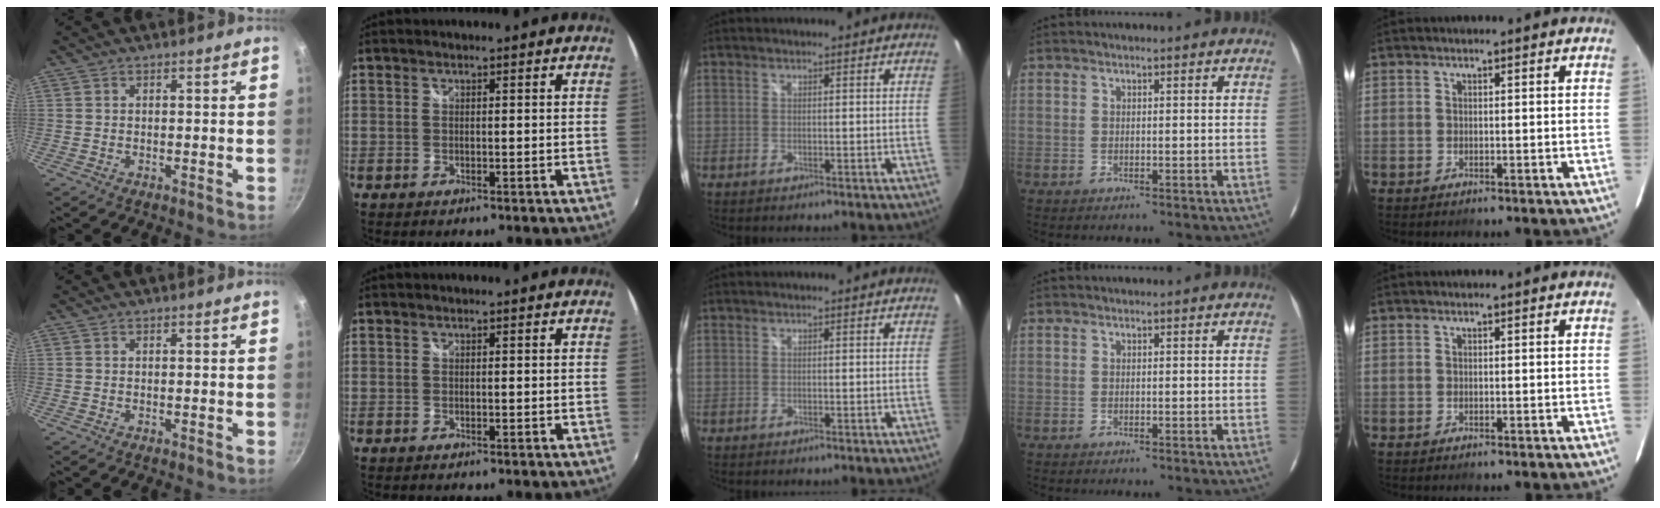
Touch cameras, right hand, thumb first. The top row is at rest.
{}